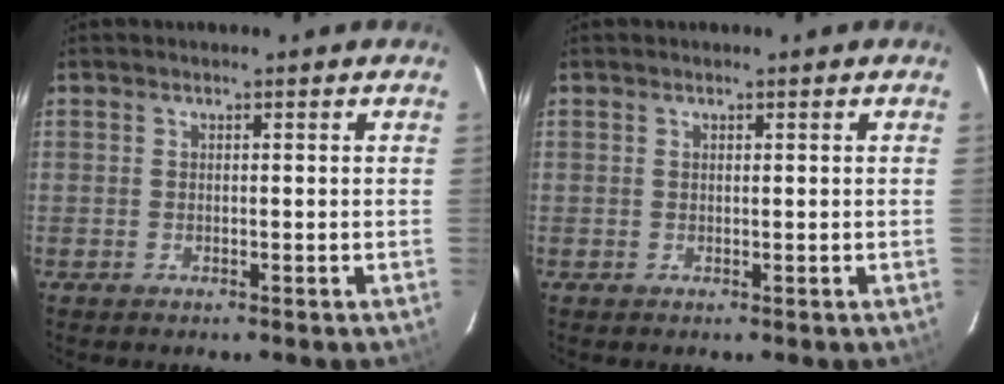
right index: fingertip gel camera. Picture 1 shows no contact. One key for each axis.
{"total": 0.0}